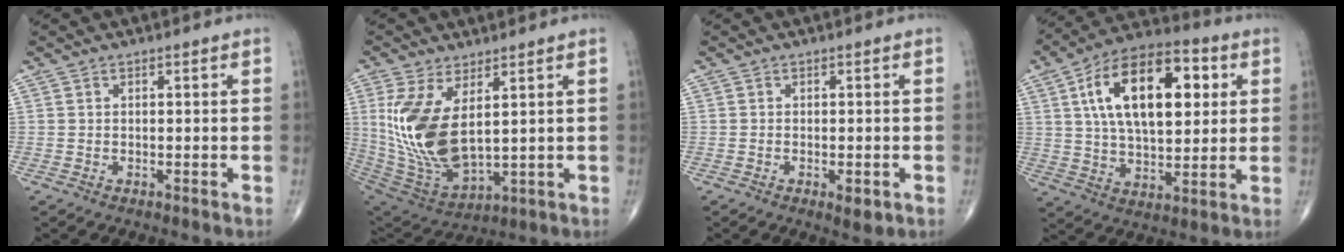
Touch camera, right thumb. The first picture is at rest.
{"total": 16.1, "force": [3.5, 7.7, 13.7], "torque": [-0.284, -0.028, 0.091]}
{"total": 2.5, "force": [-0.9, 1.0, 2.1], "torque": [-0.028, -0.002, -0.009]}
{"total": 21.1, "force": [5.7, 10.8, 17.2], "torque": [-0.262, 0.006, 0.089]}